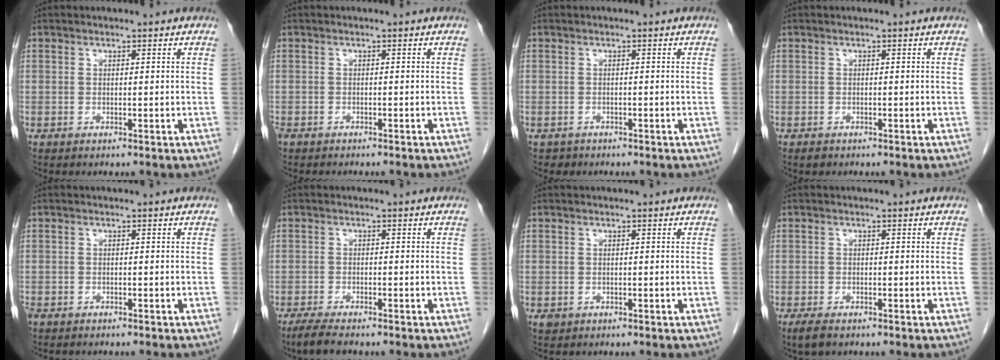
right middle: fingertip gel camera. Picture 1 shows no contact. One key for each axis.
{"total": 3.5, "fx": -2.9, "fy": 1.2, "fz": 1.5, "tx": -0.024, "ty": -0.008, "tz": -0.038}
{"total": 1.1, "fx": -0.7, "fy": 0.8, "fz": -0.1, "tx": -0.006, "ty": 0.003, "tz": -0.010}
{"total": 0.7, "fx": -0.5, "fy": 0.4, "fz": 0.3, "tx": -0.007, "ty": 0.000, "tz": -0.006}
{"total": 3.8, "fx": -3.2, "fy": 1.3, "fz": 1.6, "tx": -0.026, "ty": -0.008, "tz": -0.043}
{"total": 3.9, "fx": -3.1, "fy": 0.6, "fz": 2.2, "tx": -0.045, "ty": -0.011, "tz": -0.051}
{"total": 0.8, "fx": -0.3, "fy": 0.7, "fz": 0.2, "tx": -0.005, "ty": 0.003, "tz": 0.000}
{"total": 2.4, "fx": -1.6, "fy": 0.9, "fz": 1.5, "tx": -0.034, "ty": -0.005, "tz": -0.024}